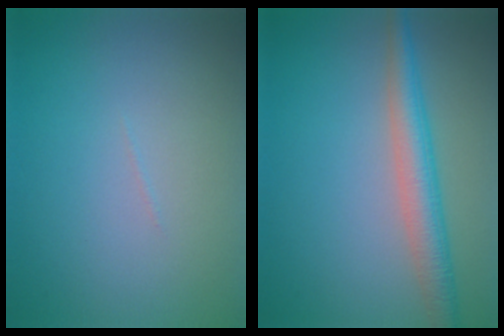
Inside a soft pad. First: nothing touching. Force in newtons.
{"total": 4.2, "press": 4.2, "slide": 0.1}